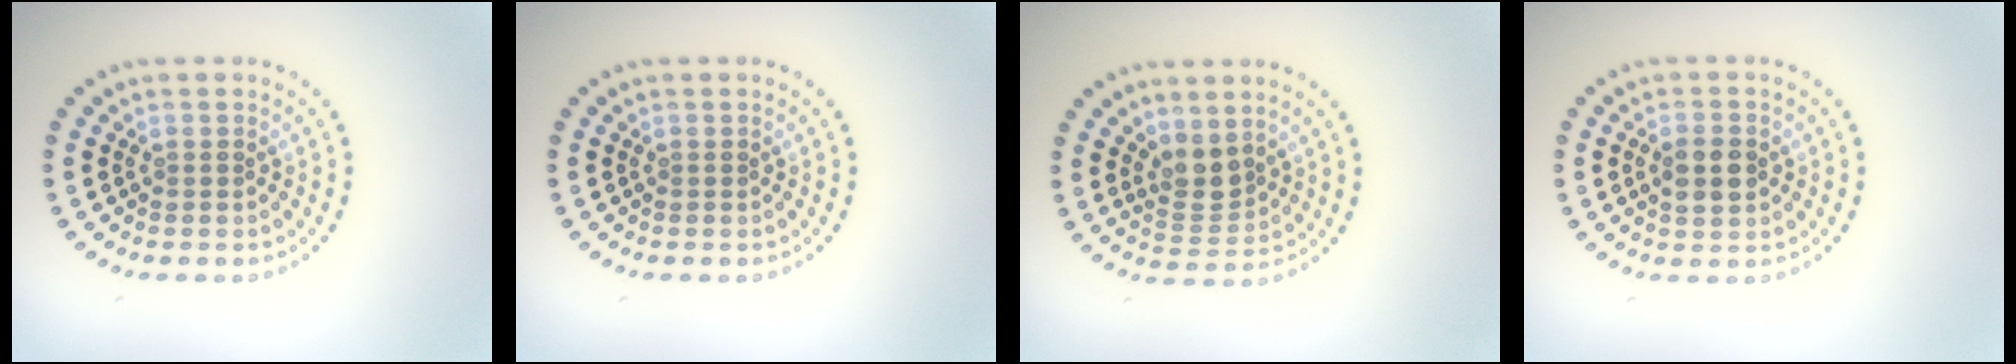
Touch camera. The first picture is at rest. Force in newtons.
{"total": 0.0}
{"total": 2.7, "press": 2.3, "slide": 1.4}
{"total": 2.9, "press": 2.9, "slide": 0.1}